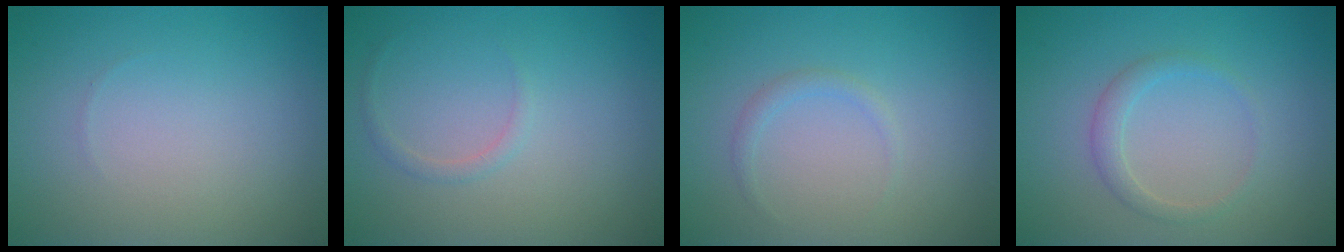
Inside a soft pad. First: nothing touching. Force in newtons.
{"total": 0.8, "press": 0.8, "slide": 0.1}
{"total": 0.9, "press": 0.9, "slide": 0.1}
{"total": 1.6, "press": 1.6, "slide": 0.1}